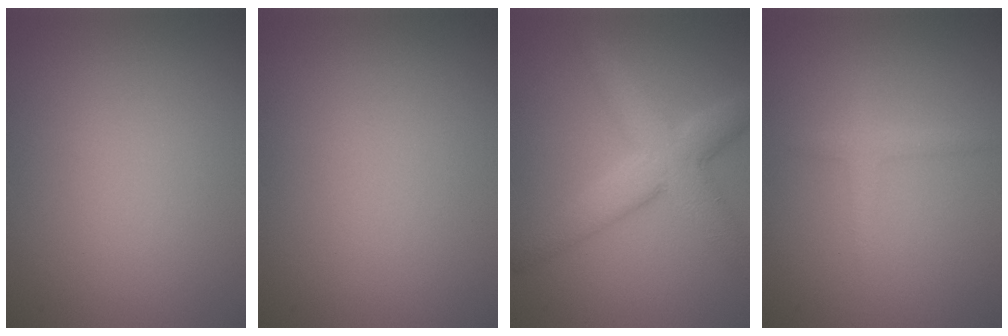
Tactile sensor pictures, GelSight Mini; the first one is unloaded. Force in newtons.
{"total": 0.0}
{"total": 5.6, "press": 5.6, "slide": 0.2}
{"total": 1.3, "press": 1.3, "slide": 0.1}